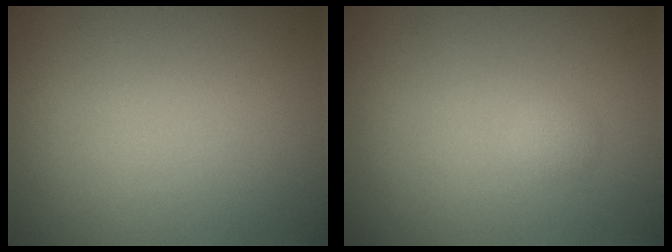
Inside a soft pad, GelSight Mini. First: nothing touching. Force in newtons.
{"total": 0.7, "press": 0.7, "slide": 0.0}